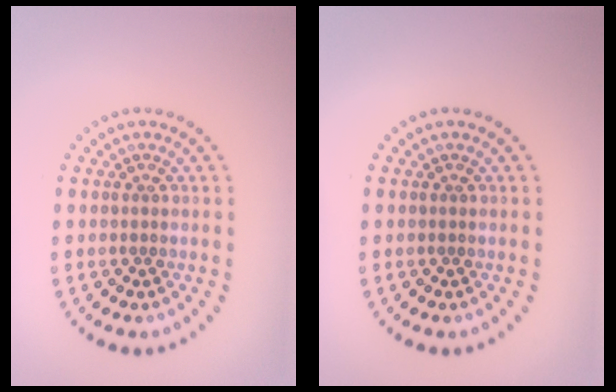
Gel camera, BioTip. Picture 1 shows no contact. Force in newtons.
{"total": 0.0}